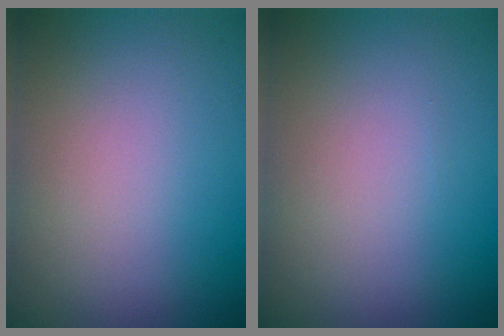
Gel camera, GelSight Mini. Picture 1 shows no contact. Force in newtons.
{"total": 0.0}